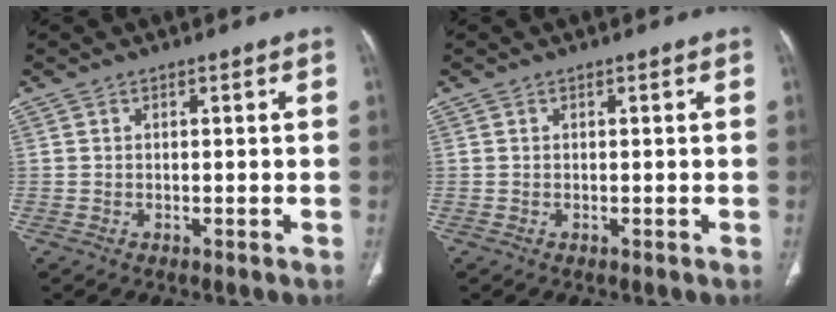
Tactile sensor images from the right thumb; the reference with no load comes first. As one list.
[{"total": 0.0}]